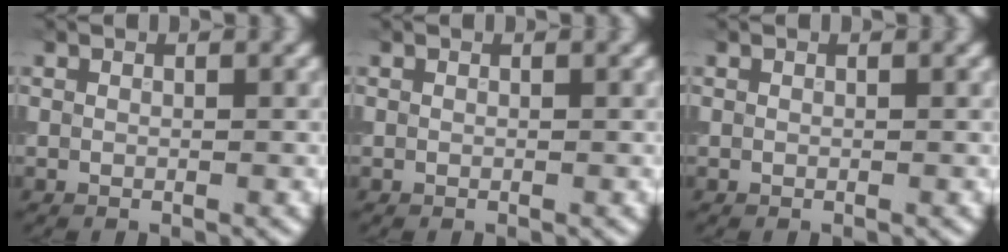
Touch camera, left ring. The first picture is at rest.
{"total": 0.0}
{"total": 0.0}